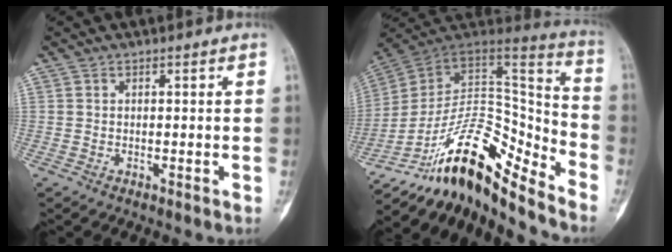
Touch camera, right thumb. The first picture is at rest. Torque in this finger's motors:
{"motor_torque": [1.05, -0.62, 1.38, -1.40, 0.24]}